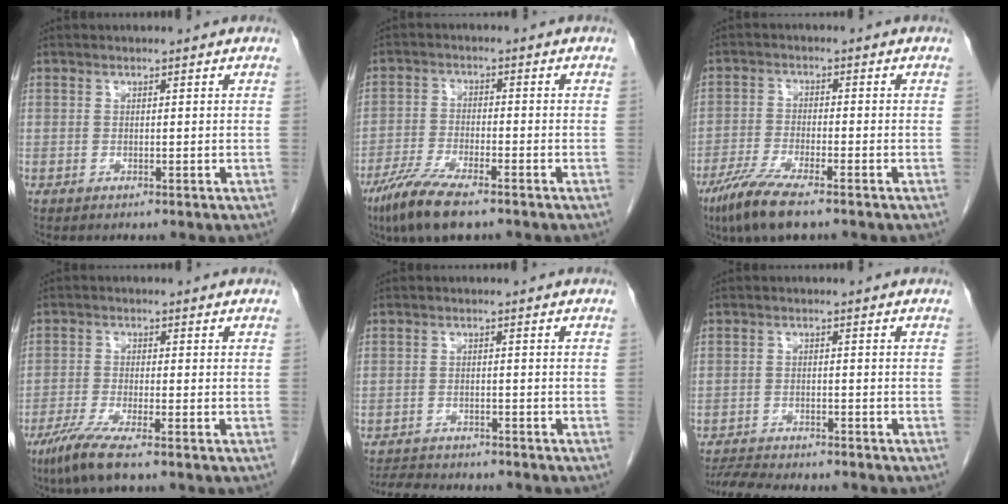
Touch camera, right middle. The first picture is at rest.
{"total": 8.7, "force": [-6.2, 1.6, 5.9], "torque": [-0.114, -0.020, -0.108]}
{"total": 7.8, "force": [-5.4, 0.9, 5.5], "torque": [-0.109, -0.020, -0.097]}
{"total": 5.9, "force": [-4.0, 0.1, 4.3], "torque": [-0.088, -0.018, -0.077]}
{"total": 7.8, "force": [-7.3, 1.6, 2.3], "torque": [-0.036, -0.007, -0.107]}
{"total": 9.1, "force": [-8.4, 1.3, 3.3], "torque": [-0.053, -0.008, -0.127]}